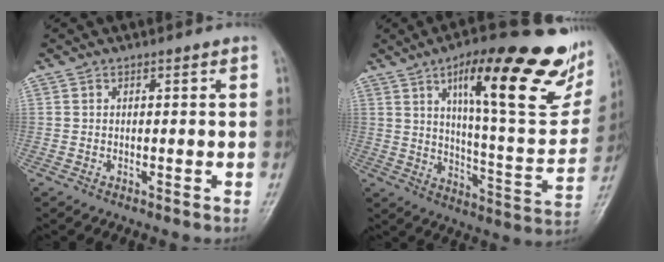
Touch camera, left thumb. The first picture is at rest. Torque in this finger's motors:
{"motor_torque": [0.51, 0.52, 1.56, -1.22, 0.20]}